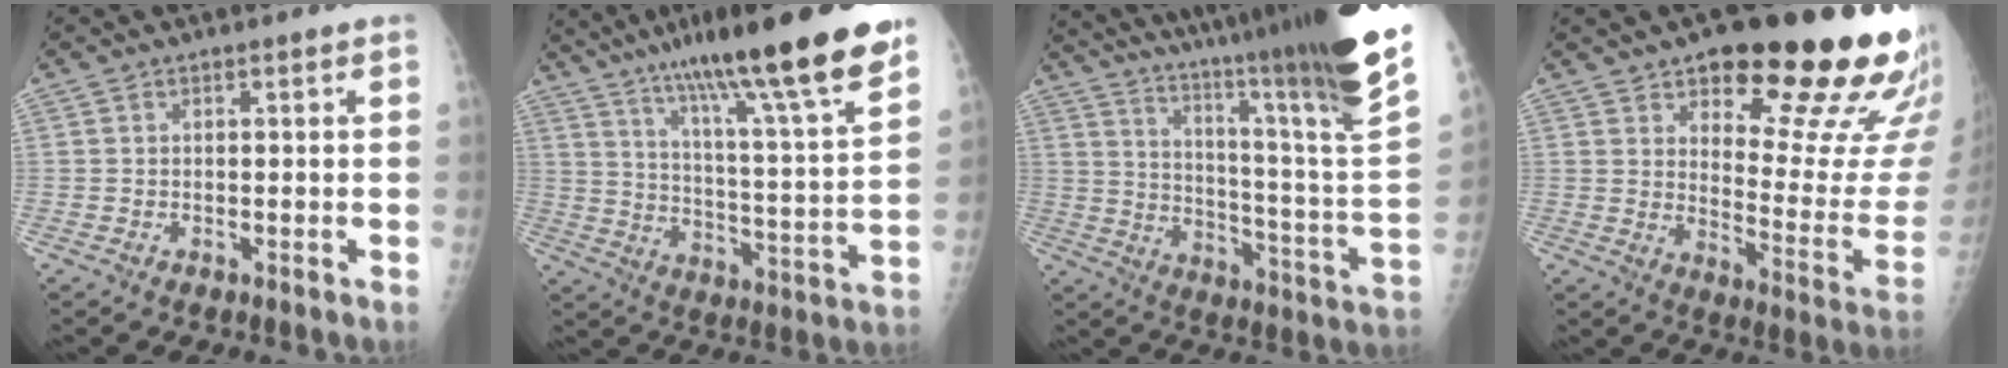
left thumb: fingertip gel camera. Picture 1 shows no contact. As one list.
[{"total": 25.1, "force": [17.1, 2.8, 18.2], "torque": [-0.275, -0.050, 0.271]}, {"total": 37.6, "force": [27.0, 4.1, 25.8], "torque": [-0.319, -0.132, 0.379]}, {"total": 25.0, "force": [16.0, 7.7, 17.5], "torque": [-0.181, -0.096, 0.219]}]